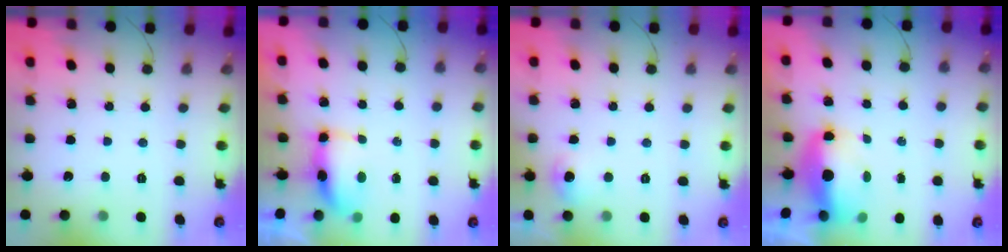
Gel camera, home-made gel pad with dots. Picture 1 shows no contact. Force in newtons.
{"total": 6.6, "press": 6.3, "slide": 2.0}
{"total": 5.4, "press": 5.1, "slide": 1.7}
{"total": 6.4, "press": 6.4, "slide": 0.6}